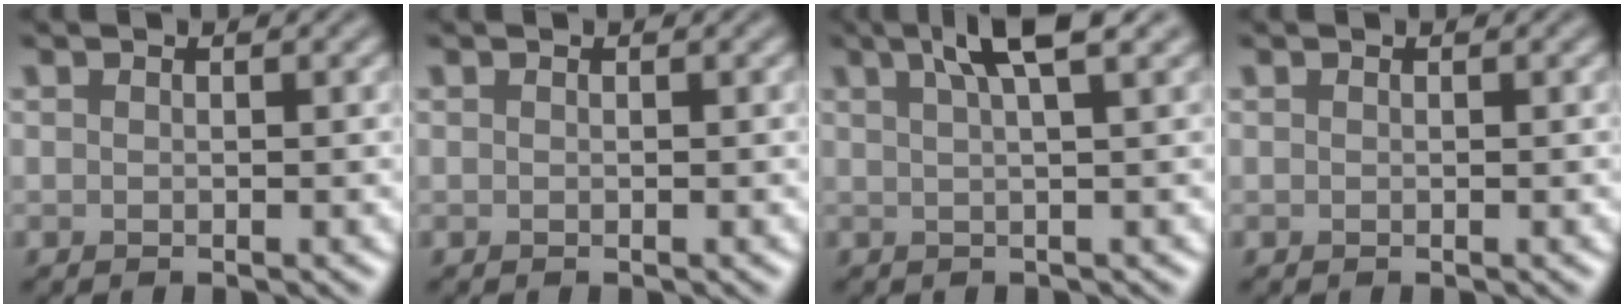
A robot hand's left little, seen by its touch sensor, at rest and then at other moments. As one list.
[{"total": 0.0}, {"total": 4.5, "force": [2.6, 0.7, 3.6], "torque": [-0.049, 0.015, 0.040]}, {"total": 0.0}]